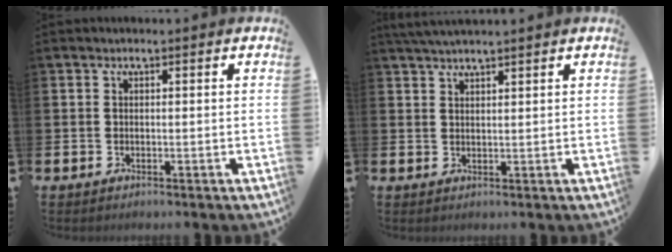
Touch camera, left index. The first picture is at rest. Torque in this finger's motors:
{"motor_torque": [-0.08, -0.05, 0.35, 0.12]}